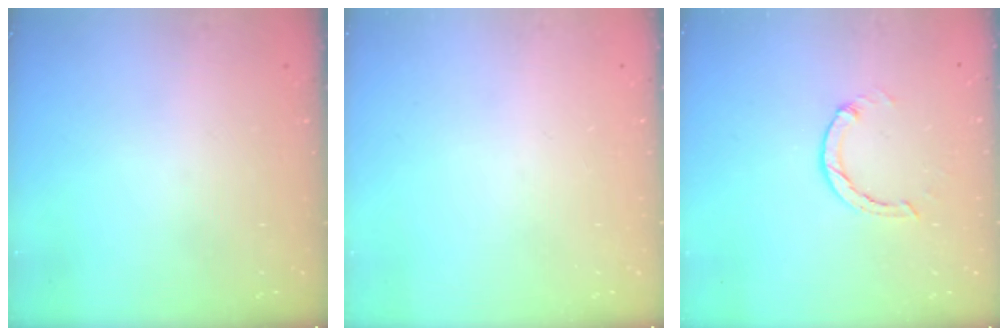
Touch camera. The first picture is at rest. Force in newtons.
{"total": 0.0}
{"total": 1.3, "press": 1.2, "slide": 0.3}